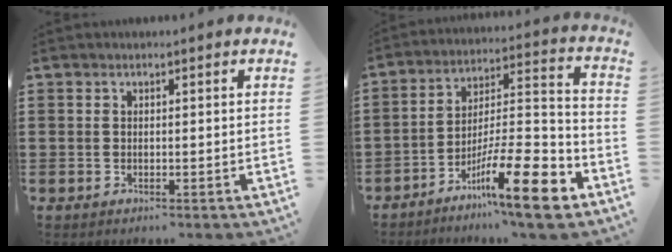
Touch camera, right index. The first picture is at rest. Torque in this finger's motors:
{"motor_torque": [0.07, -0.06, 0.00, -0.12]}